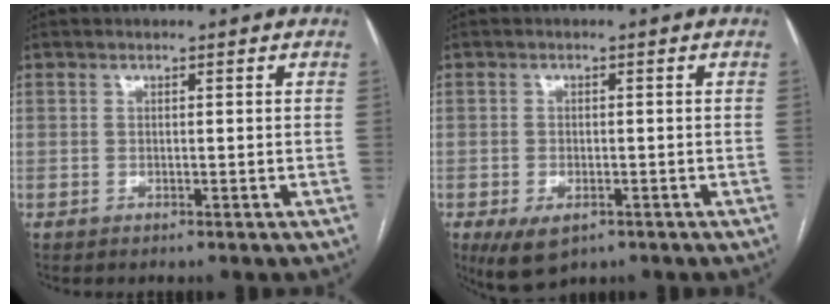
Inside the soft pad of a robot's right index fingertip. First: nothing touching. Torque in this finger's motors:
{"motor_torque": [0.55, -0.51, 0.20, 0.03]}